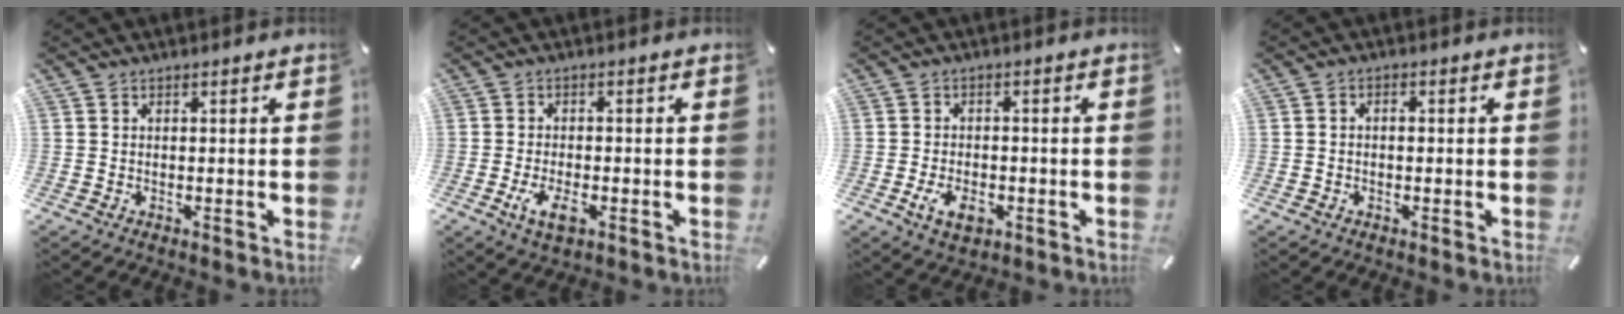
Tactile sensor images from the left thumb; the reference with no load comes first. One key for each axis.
{"total": 5.2, "fx": -2.0, "fy": 2.5, "fz": 4.1, "tx": -0.092, "ty": 0.000, "tz": -0.038}
{"total": 5.3, "fx": -2.0, "fy": 3.2, "fz": 3.7, "tx": -0.071, "ty": 0.001, "tz": -0.039}
{"total": 1.2, "fx": -0.3, "fy": 0.8, "fz": 0.9, "tx": -0.017, "ty": 0.004, "tz": -0.008}